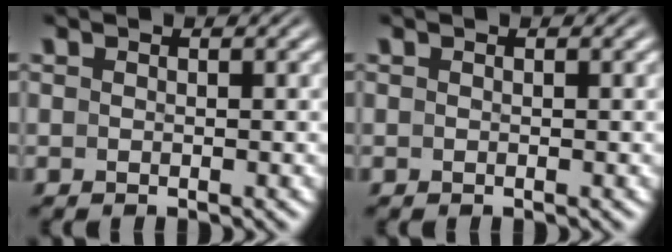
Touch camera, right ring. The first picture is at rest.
{"total": 0.0}